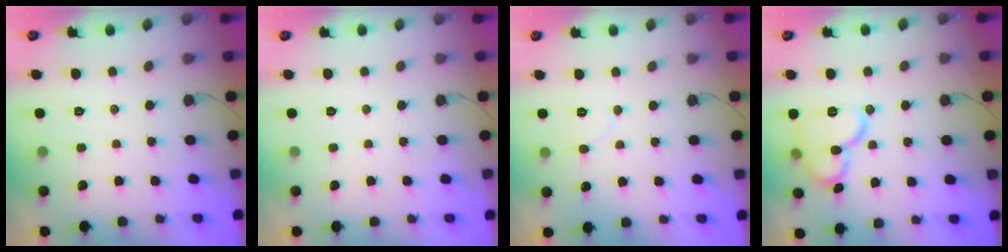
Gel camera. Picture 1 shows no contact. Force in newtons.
{"total": 0.0}
{"total": 3.6, "press": 3.6, "slide": 0.4}
{"total": 12.8, "press": 12.8, "slide": 0.6}